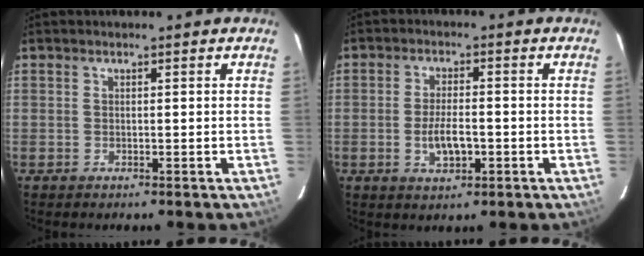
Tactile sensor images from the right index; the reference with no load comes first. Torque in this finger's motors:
{"motor_torque": [0.01, 0.03, 0.06, 0.03]}